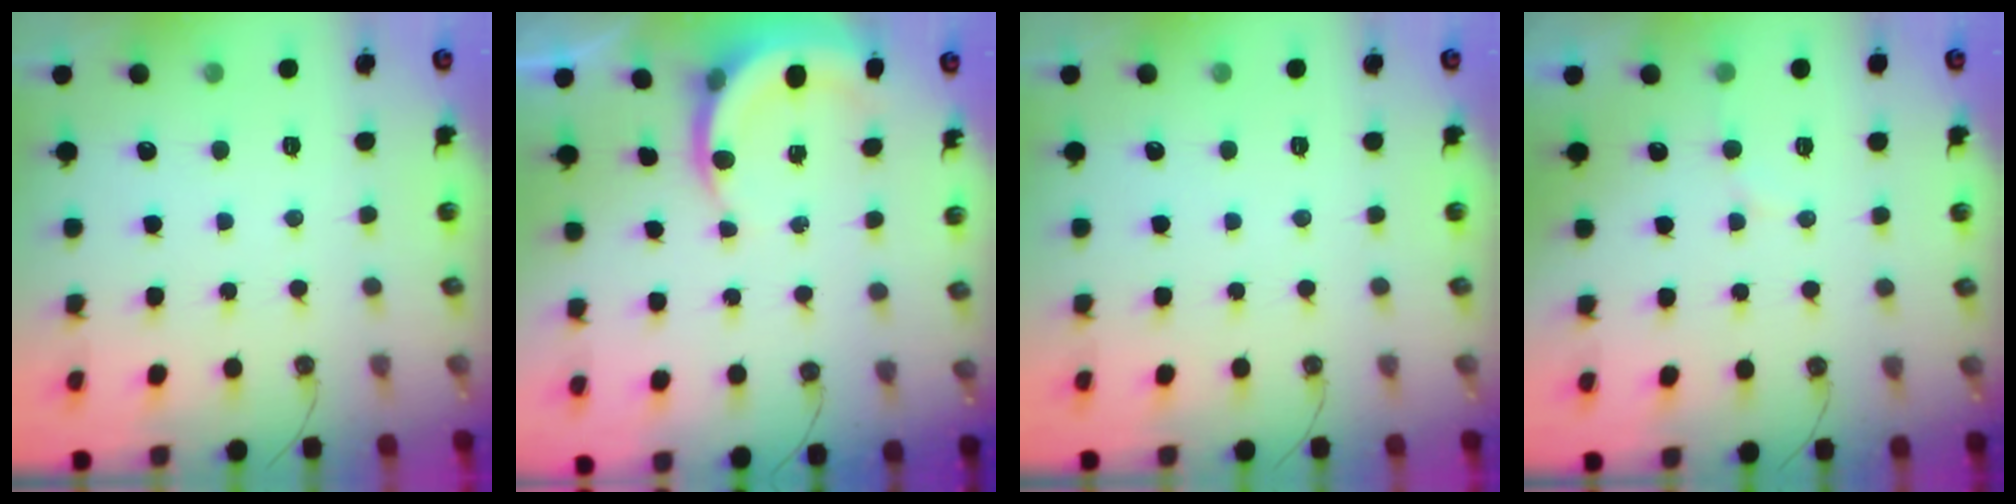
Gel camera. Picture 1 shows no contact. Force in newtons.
{"total": 4.6, "press": 4.6, "slide": 0.4}
{"total": 0.0}
{"total": 5.0, "press": 4.9, "slide": 0.5}